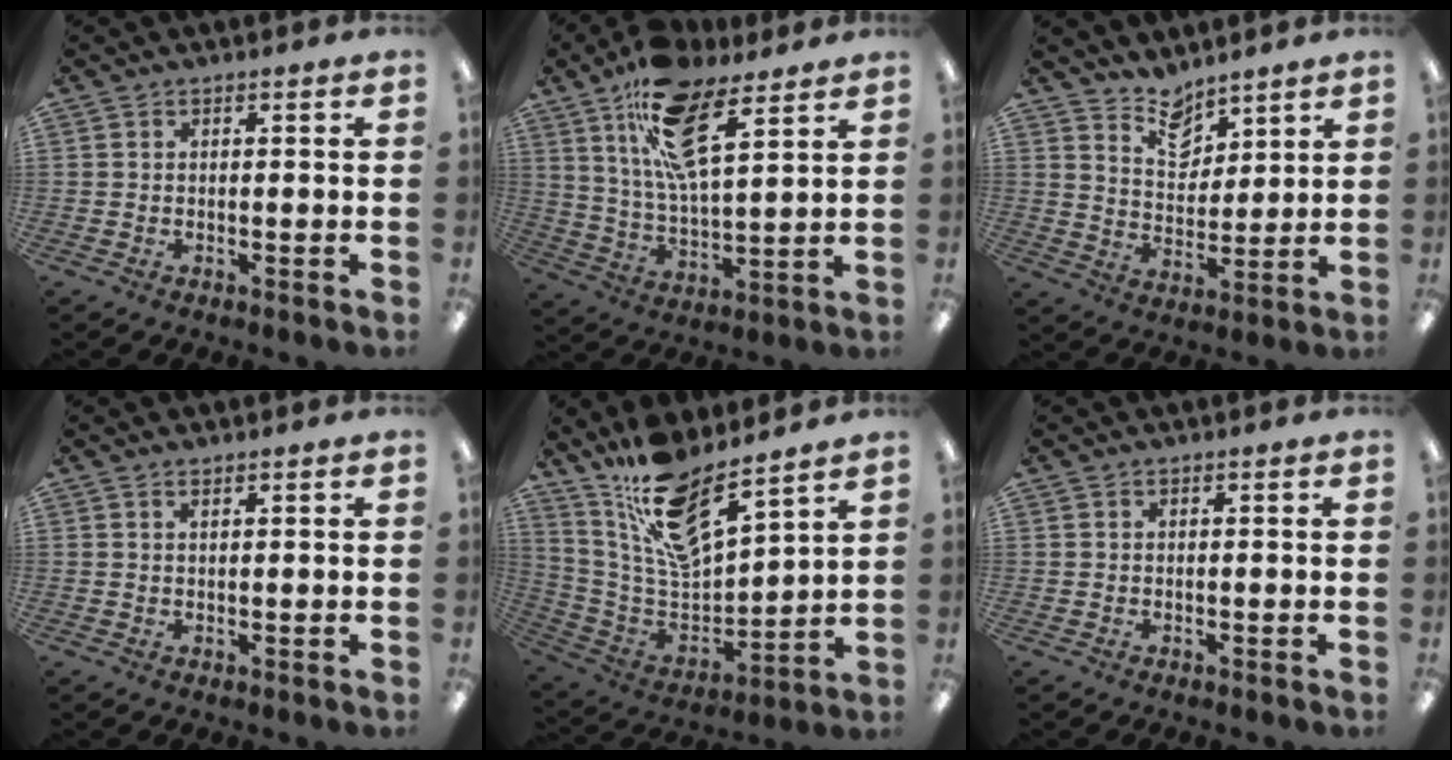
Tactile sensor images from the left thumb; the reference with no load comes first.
{"total": 17.5, "force": [10.1, 6.9, 12.5], "torque": [-0.226, -0.026, 0.176]}
{"total": 8.4, "force": [7.2, 4.0, 1.7], "torque": [-0.023, -0.050, 0.133]}
{"total": 0.9, "force": [0.8, 0.0, 0.4], "torque": [-0.008, 0.000, 0.014]}
{"total": 16.1, "force": [12.8, 4.6, 8.7], "torque": [-0.177, -0.091, 0.227]}
{"total": 0.0}